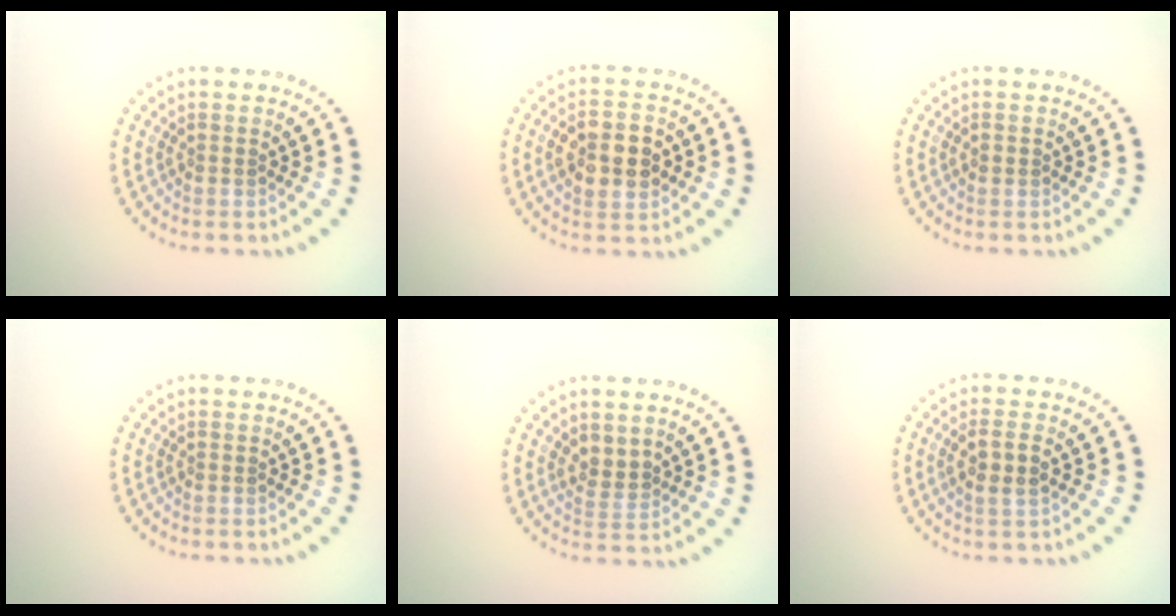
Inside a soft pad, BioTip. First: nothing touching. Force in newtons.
{"total": 4.7, "press": 4.7, "slide": 0.1}
{"total": 0.8, "press": 0.8, "slide": 0.1}
{"total": 0.0}
{"total": 1.8, "press": 1.6, "slide": 0.9}
{"total": 2.3, "press": 2.2, "slide": 0.9}